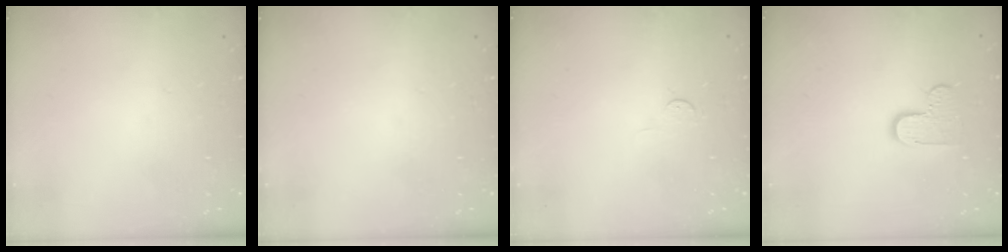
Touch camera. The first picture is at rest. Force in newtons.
{"total": 0.0}
{"total": 2.8, "press": 2.8, "slide": 0.4}
{"total": 6.8, "press": 6.8, "slide": 0.2}